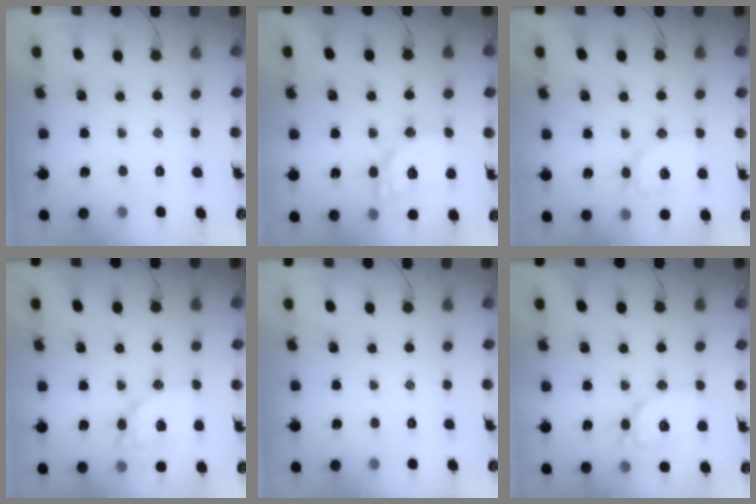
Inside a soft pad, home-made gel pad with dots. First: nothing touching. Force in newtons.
{"total": 15.2, "press": 15.0, "slide": 2.6}
{"total": 11.2, "press": 11.1, "slide": 1.4}
{"total": 14.3, "press": 14.1, "slide": 2.5}
{"total": 0.0}
{"total": 10.9, "press": 10.8, "slide": 1.0}